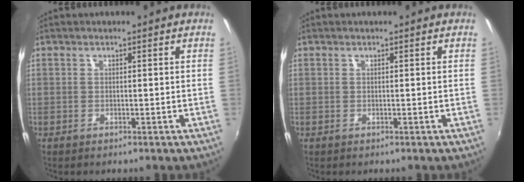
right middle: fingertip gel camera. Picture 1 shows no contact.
{"total": 0.0}